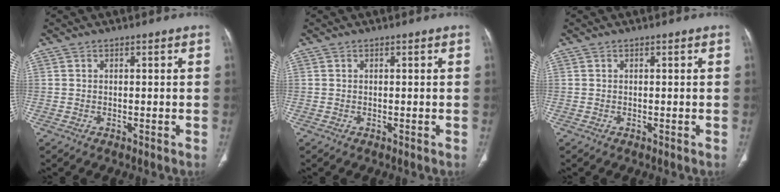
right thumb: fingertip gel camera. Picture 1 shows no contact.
{"total": 0.0}
{"total": 0.0}